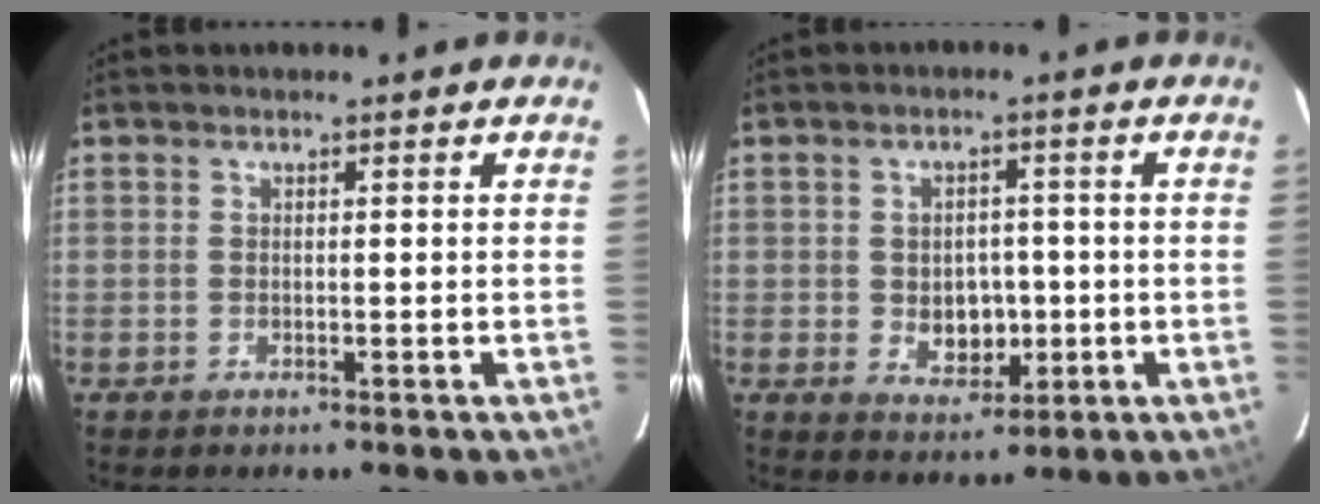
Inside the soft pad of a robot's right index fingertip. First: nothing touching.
{"total": 6.4, "force": [-0.9, 4.9, 4.0], "torque": [-0.073, 0.001, 0.001]}